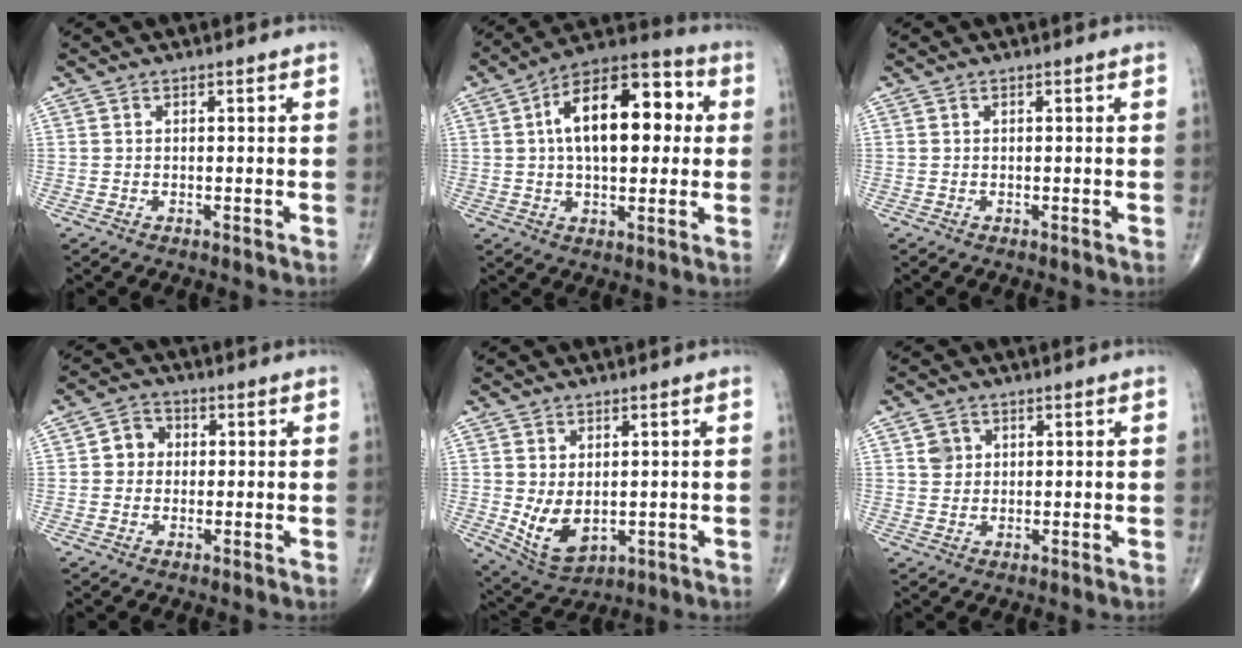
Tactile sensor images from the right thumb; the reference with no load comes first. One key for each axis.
{"total": 18.4, "fx": 3.0, "fy": 9.5, "fz": 15.5, "tx": -0.218, "ty": 0.030, "tz": 0.039}
{"total": 0.0}
{"total": 4.4, "fx": 0.3, "fy": 3.9, "fz": 1.8, "tx": -0.009, "ty": 0.009, "tz": -0.003}
{"total": 7.5, "fx": -0.3, "fy": 4.7, "fz": 5.9, "tx": -0.095, "ty": -0.013, "tz": 0.016}
{"total": 2.9, "fx": 1.1, "fy": 2.5, "fz": 1.0, "tx": -0.005, "ty": -0.005, "tz": 0.021}